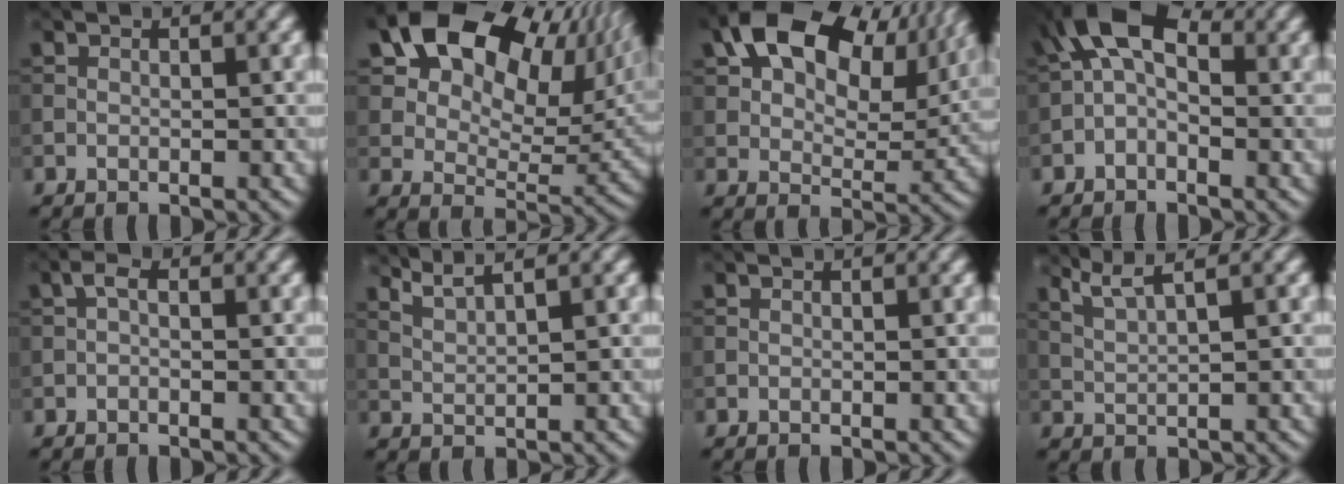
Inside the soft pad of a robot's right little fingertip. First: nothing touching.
{"total": 18.4, "force": [8.5, 11.1, 12.0], "torque": [-0.183, 0.041, 0.146]}
{"total": 16.5, "force": [7.7, 9.5, 11.1], "torque": [-0.174, 0.033, 0.115]}
{"total": 5.4, "force": [0.2, 3.1, 4.4], "torque": [-0.080, 0.023, -0.014]}
{"total": 1.1, "force": [-0.2, 0.6, 0.9], "torque": [-0.018, 0.004, -0.007]}
{"total": 3.1, "force": [2.5, 0.4, 1.7], "torque": [-0.030, 0.008, 0.046]}
{"total": 0.0}
{"total": 3.1, "force": [2.2, 0.4, 2.2], "torque": [-0.042, 0.006, 0.048]}